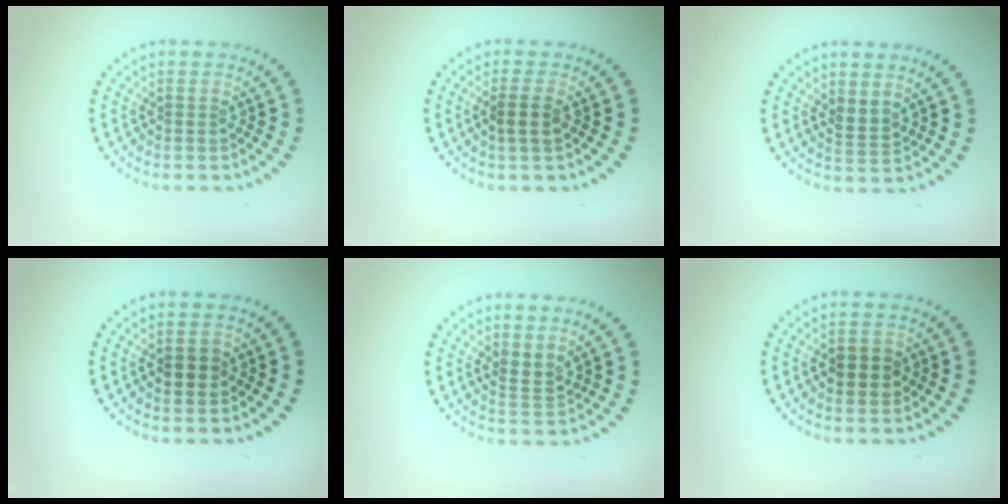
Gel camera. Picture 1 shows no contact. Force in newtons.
{"total": 1.8, "press": 1.5, "slide": 0.9}
{"total": 1.6, "press": 1.2, "slide": 1.1}
{"total": 2.3, "press": 2.3, "slide": 0.0}
{"total": 1.8, "press": 1.4, "slide": 1.2}
{"total": 2.3, "press": 2.3, "slide": 0.1}